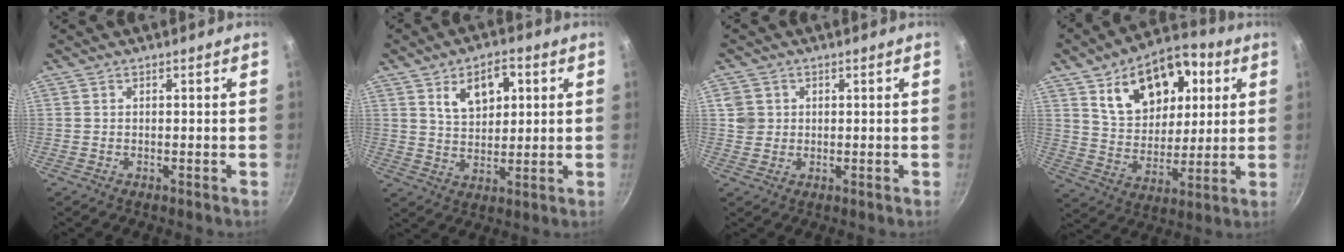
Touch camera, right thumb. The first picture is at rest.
{"total": 9.3, "force": [3.6, 5.6, 6.5], "torque": [-0.076, -0.011, 0.062]}
{"total": 3.5, "force": [0.9, 3.2, 0.9], "torque": [-0.003, -0.001, 0.017]}
{"total": 19.2, "force": [7.5, 12.2, 12.7], "torque": [-0.148, -0.010, 0.126]}